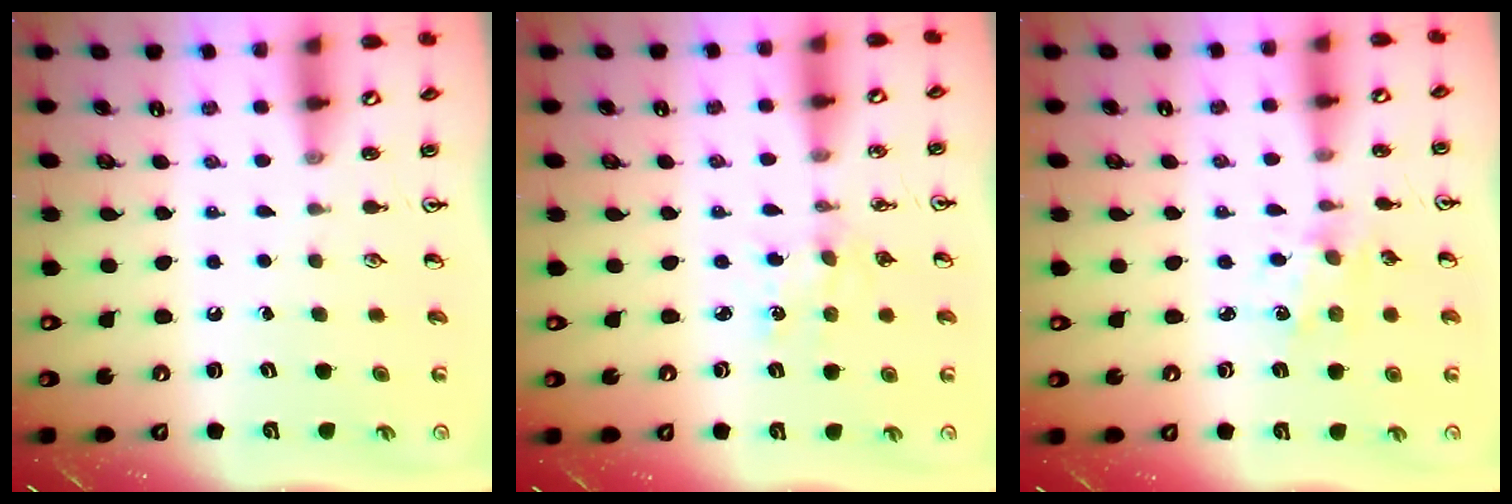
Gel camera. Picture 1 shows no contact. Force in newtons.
{"total": 3.9, "press": 3.8, "slide": 0.4}
{"total": 2.0, "press": 2.0, "slide": 0.5}